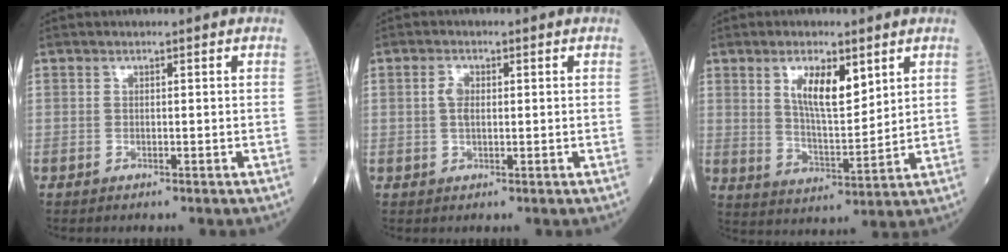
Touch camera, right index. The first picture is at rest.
{"total": 2.2, "force": [0.3, 1.1, 1.9], "torque": [-0.041, 0.005, 0.005]}
{"total": 8.4, "force": [4.0, 2.5, 6.9], "torque": [-0.127, -0.003, 0.076]}